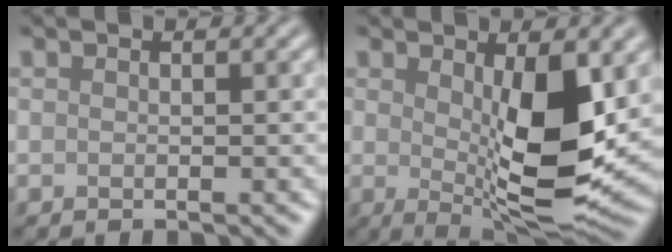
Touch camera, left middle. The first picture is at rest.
{"total": 8.5, "force": [0.5, 2.5, 8.1], "torque": [-0.131, -0.023, 0.020]}